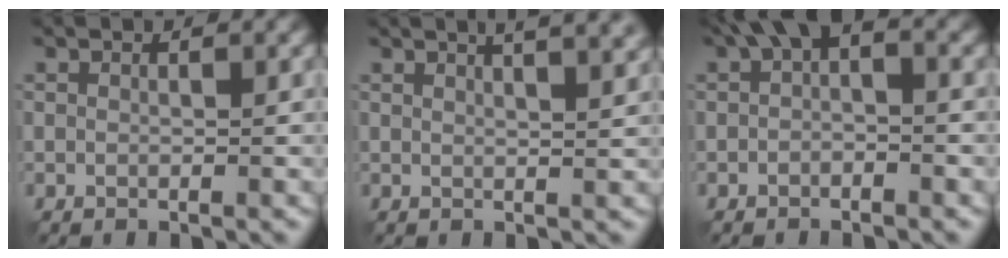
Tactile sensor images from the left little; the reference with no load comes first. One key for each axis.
{"total": 6.8, "fx": 4.3, "fy": 2.8, "fz": 4.5, "tx": -0.025, "ty": 0.043, "tz": 0.031}
{"total": 4.3, "fx": 1.1, "fy": 2.4, "fz": 3.4, "tx": -0.056, "ty": 0.018, "tz": 0.008}